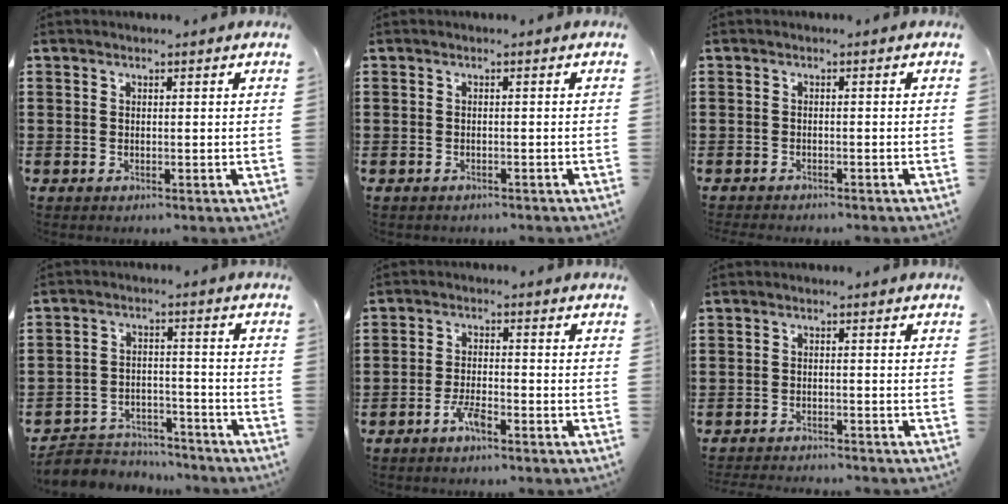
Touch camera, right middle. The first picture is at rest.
{"total": 0.6, "force": [-0.6, 0.1, 0.0], "torque": [-0.003, -0.002, -0.013]}
{"total": 0.9, "force": [-0.9, 0.0, 0.0], "torque": [-0.003, -0.001, -0.019]}
{"total": 4.9, "force": [-4.8, 1.3, 0.1], "torque": [-0.012, 0.009, -0.100]}
{"total": 3.4, "force": [-2.4, 1.0, 2.2], "torque": [-0.051, 0.002, -0.050]}
{"total": 2.0, "force": [-2.0, 0.0, 0.0], "torque": [-0.006, -0.002, -0.041]}